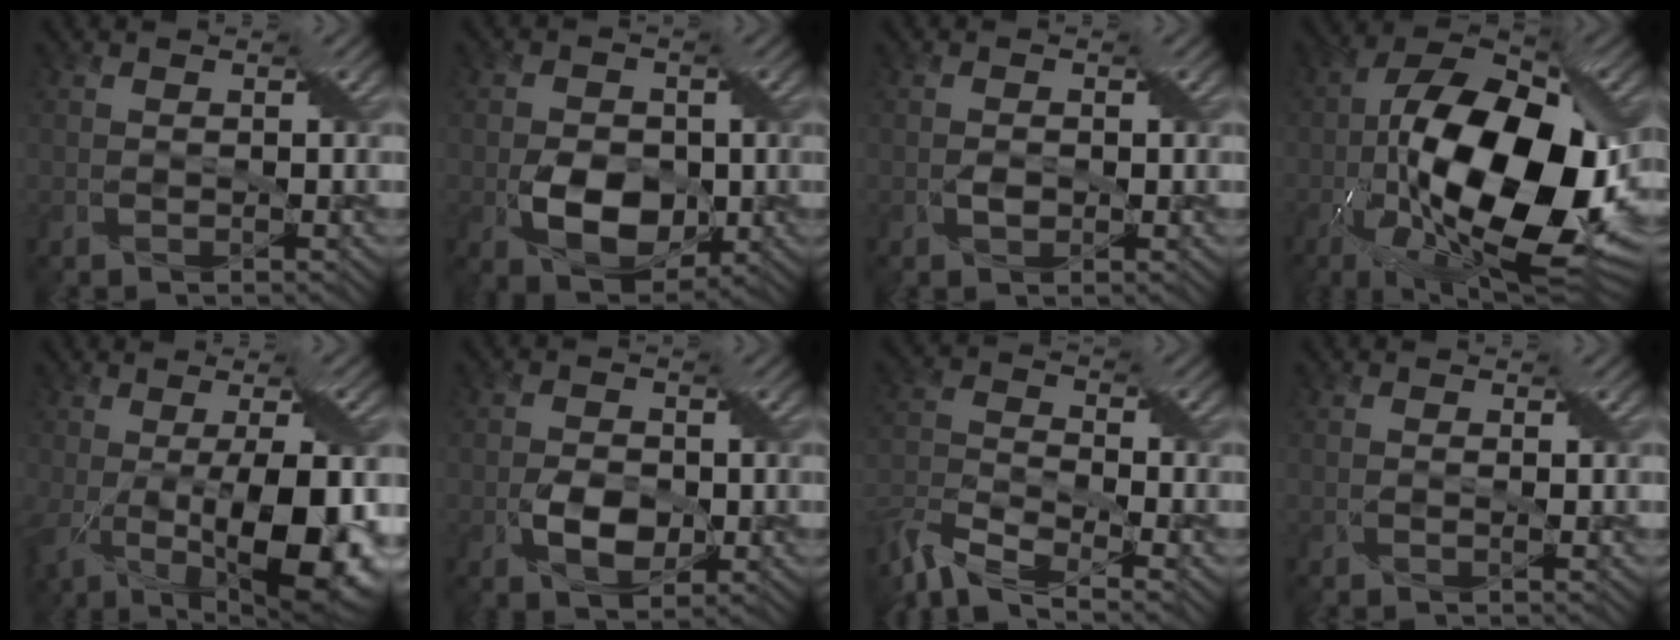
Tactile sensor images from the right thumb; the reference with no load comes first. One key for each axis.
{"total": 6.9, "fx": -1.4, "fy": 4.8, "fz": 4.8, "tx": -0.091, "ty": -0.009, "tz": -0.025}
{"total": 1.4, "fx": -0.2, "fy": 0.9, "fz": 1.1, "tx": -0.019, "ty": 0.001, "tz": -0.003}
{"total": 20.3, "fx": -3.6, "fy": 10.0, "fz": 17.2, "tx": -0.309, "ty": -0.008, "tz": -0.060}
{"total": 14.4, "fx": -1.6, "fy": 5.4, "fz": 13.2, "tx": -0.205, "ty": -0.013, "tz": -0.014}
{"total": 4.6, "fx": -1.0, "fy": 2.9, "fz": 3.4, "tx": -0.068, "ty": -0.005, "tz": -0.020}
{"total": 8.1, "fx": -6.4, "fy": 2.2, "fz": 4.4, "tx": -0.101, "ty": -0.013, "tz": -0.139}
{"total": 0.8, "fx": 0.1, "fy": 0.0, "fz": 0.8, "tx": -0.015, "ty": 0.001, "tz": -0.001}